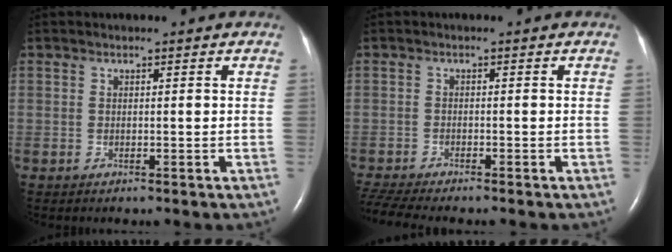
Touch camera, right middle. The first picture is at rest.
{"total": 6.1, "force": [-5.6, -0.1, 2.6], "torque": [-0.054, -0.015, -0.095]}